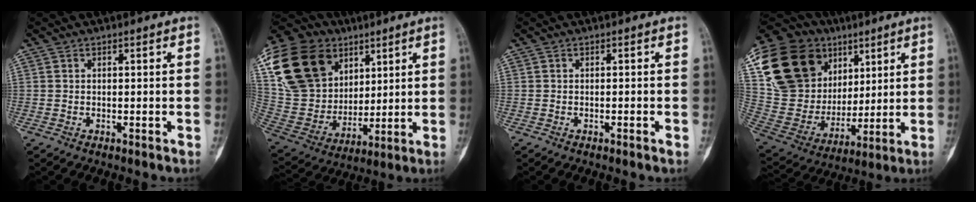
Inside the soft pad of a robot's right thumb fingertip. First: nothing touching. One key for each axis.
{"total": 25.8, "fx": 11.0, "fy": 19.1, "fz": 13.4, "tx": -0.248, "ty": 0.005, "tz": 0.219}
{"total": 0.7, "fx": -0.4, "fy": 0.0, "fz": 0.6, "tx": -0.009, "ty": 0.002, "tz": -0.004}
{"total": 28.0, "fx": 11.6, "fy": 20.3, "fz": 15.4, "tx": -0.278, "ty": 0.018, "tz": 0.229}